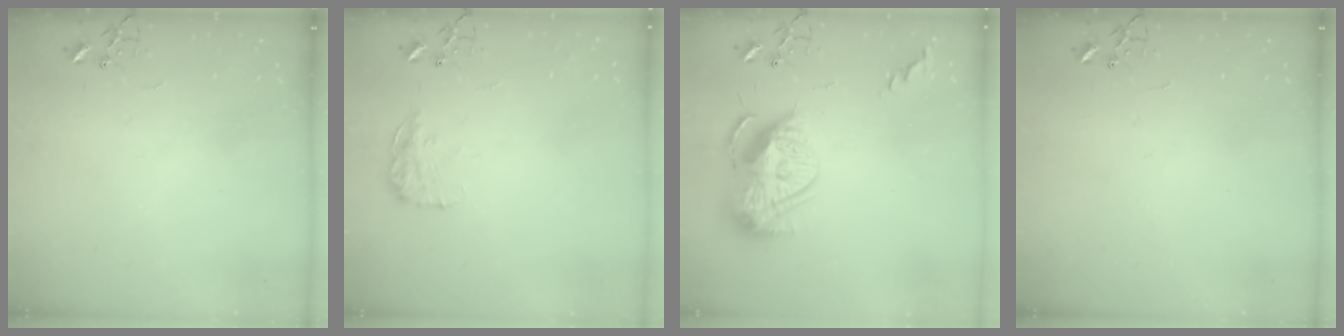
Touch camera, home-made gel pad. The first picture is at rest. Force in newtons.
{"total": 10.9, "press": 10.9, "slide": 0.4}
{"total": 15.6, "press": 15.6, "slide": 1.2}
{"total": 0.0}